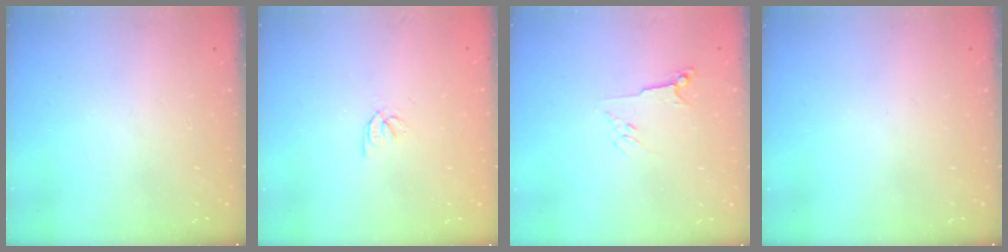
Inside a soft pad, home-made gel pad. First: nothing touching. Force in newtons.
{"total": 2.1, "press": 2.1, "slide": 0.1}
{"total": 3.5, "press": 3.5, "slide": 0.7}
{"total": 0.0}